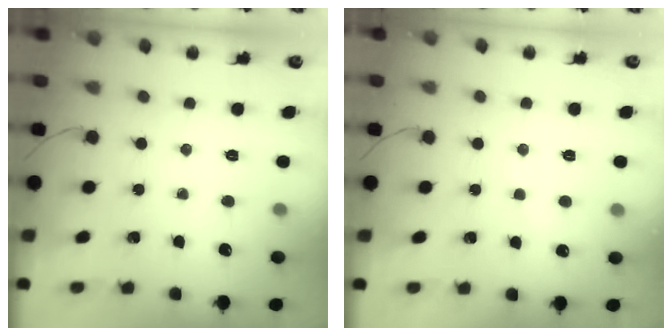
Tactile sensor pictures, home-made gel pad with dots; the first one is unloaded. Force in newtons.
{"total": 2.7, "press": 2.7, "slide": 0.7}